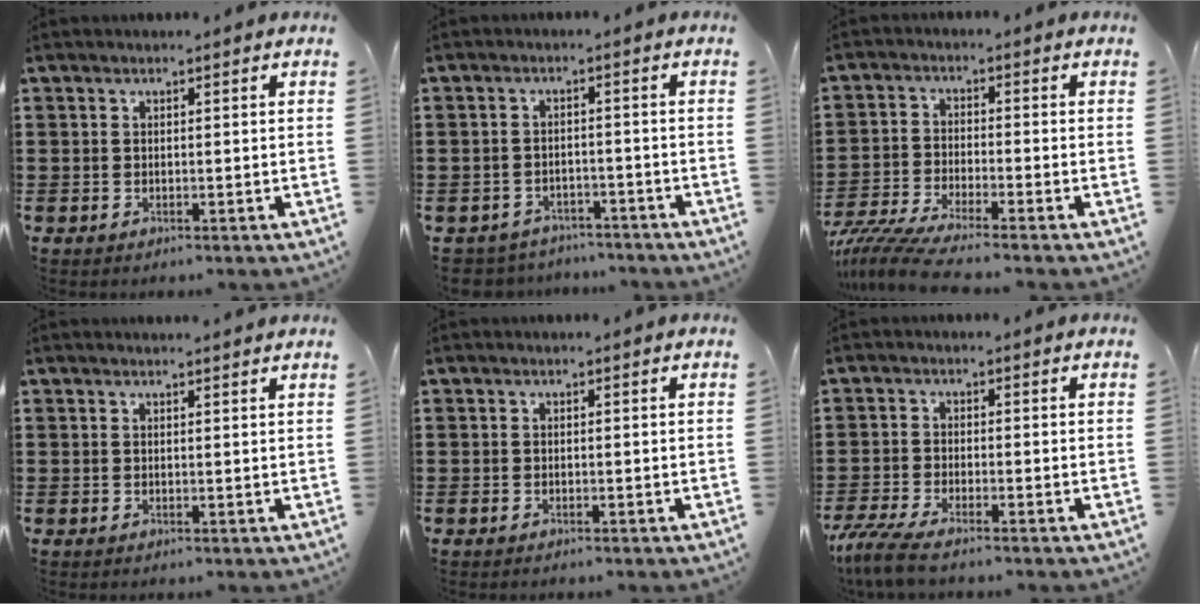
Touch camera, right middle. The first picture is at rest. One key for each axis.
{"total": 3.2, "fx": -3.1, "fy": 0.6, "fz": -0.3, "tx": -0.003, "ty": -0.003, "tz": -0.071}
{"total": 5.5, "fx": -5.0, "fy": -0.3, "fz": 2.2, "tx": -0.065, "ty": -0.027, "tz": -0.104}
{"total": 0.7, "fx": 0.7, "fy": -0.1, "fz": 0.0, "tx": -0.001, "ty": -0.003, "tz": 0.013}
{"total": 0.0}
{"total": 4.0, "fx": -3.4, "fy": 0.1, "fz": 2.1, "tx": -0.070, "ty": -0.022, "tz": -0.077}